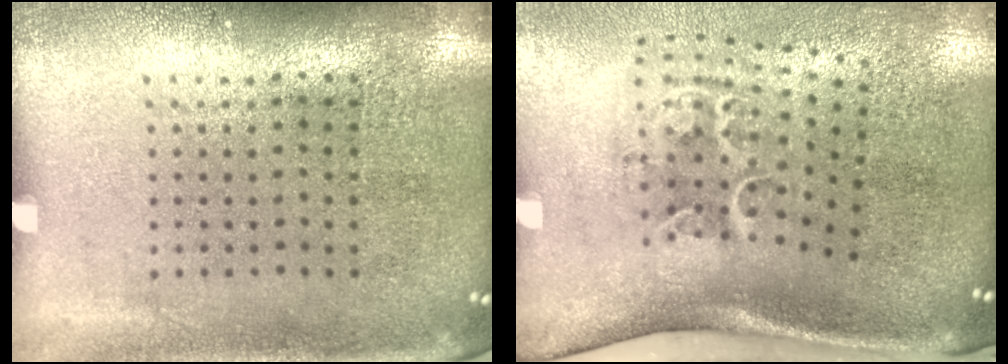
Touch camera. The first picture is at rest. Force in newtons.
{"total": 2.3, "press": 1.3, "slide": 1.9}